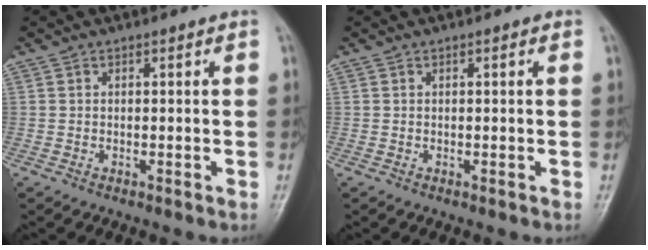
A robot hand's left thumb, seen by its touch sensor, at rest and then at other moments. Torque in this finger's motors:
{"motor_torque": [0.04, -0.05, 0.01, -0.23, 0.00]}